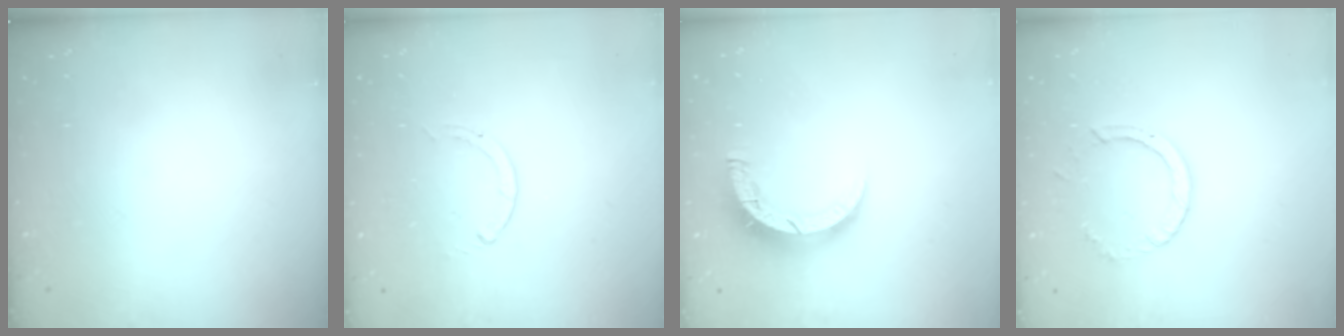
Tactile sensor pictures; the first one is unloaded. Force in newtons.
{"total": 0.0}
{"total": 7.9, "press": 7.9, "slide": 0.5}
{"total": 4.2, "press": 4.2, "slide": 0.3}